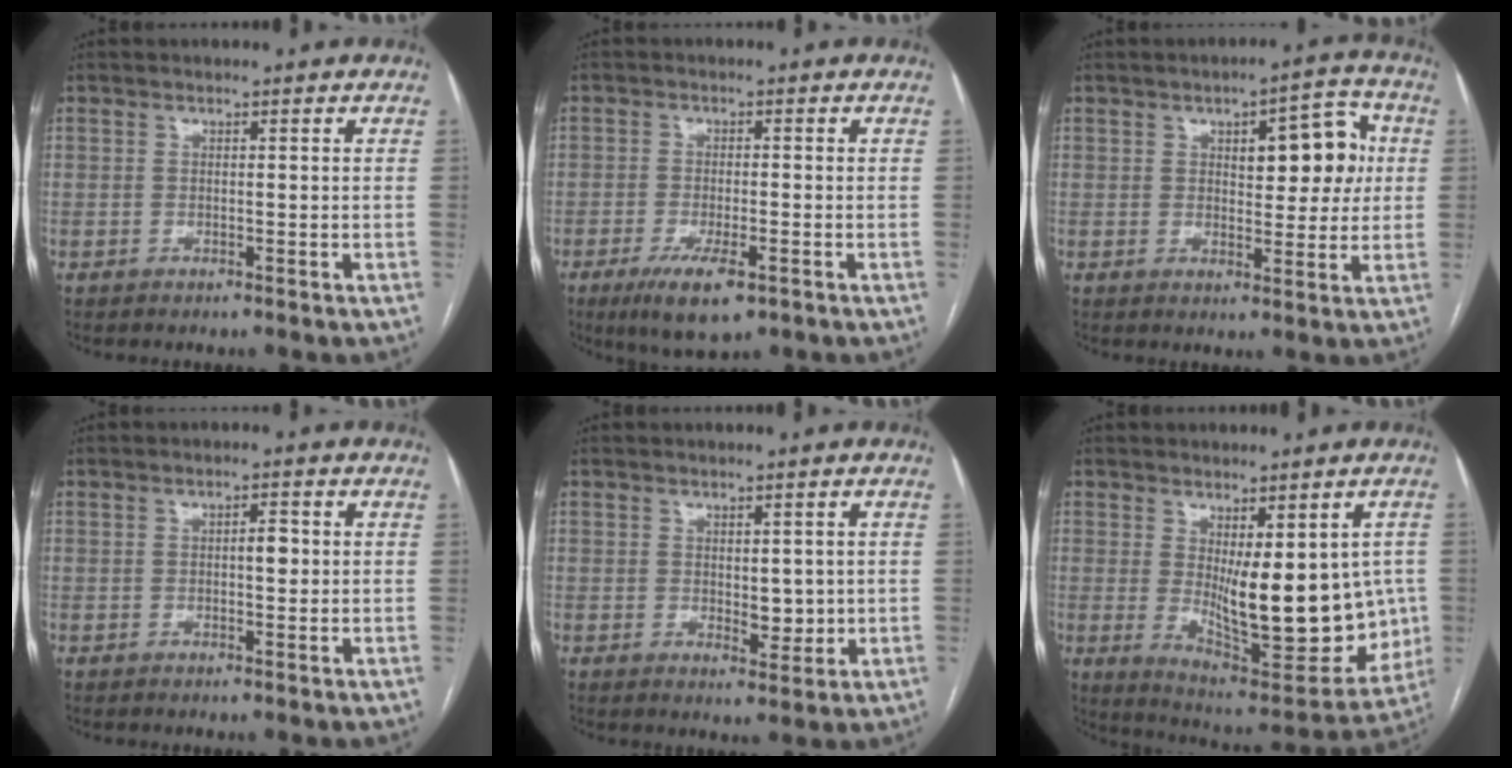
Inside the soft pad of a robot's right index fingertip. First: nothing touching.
{"total": 6.8, "force": [-3.7, 2.0, 5.4], "torque": [-0.096, -0.013, -0.056]}
{"total": 8.9, "force": [2.1, 3.4, 7.9], "torque": [-0.095, 0.023, 0.029]}
{"total": 2.1, "force": [0.1, 0.6, 2.1], "torque": [-0.032, 0.003, 0.002]}
{"total": 3.8, "force": [0.0, 1.9, 3.3], "torque": [-0.044, -0.007, 0.009]}
{"total": 18.3, "force": [-0.5, 6.5, 17.1], "torque": [-0.225, -0.028, 0.018]}